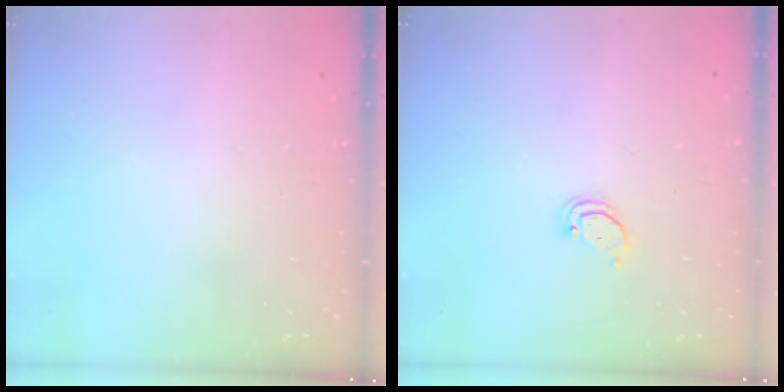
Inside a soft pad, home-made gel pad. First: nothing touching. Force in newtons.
{"total": 2.1, "press": 2.1, "slide": 0.2}